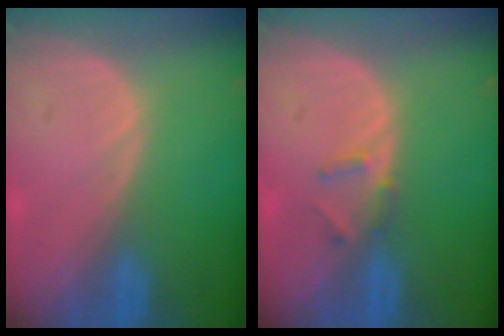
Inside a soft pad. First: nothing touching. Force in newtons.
{"total": 1.9, "press": 1.7, "slide": 0.9}